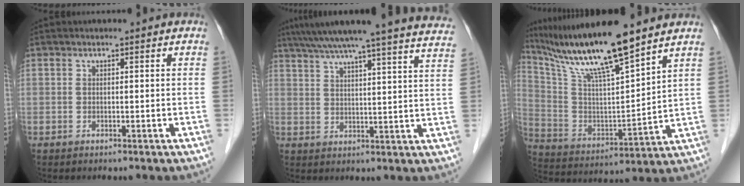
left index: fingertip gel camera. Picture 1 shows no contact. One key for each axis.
{"total": 26.8, "fx": 23.9, "fy": -0.2, "fz": 12.2, "tx": -0.198, "ty": -0.024, "tz": 0.299}
{"total": 16.1, "fx": 13.1, "fy": 0.0, "fz": 9.5, "tx": -0.184, "ty": 0.000, "tz": 0.246}